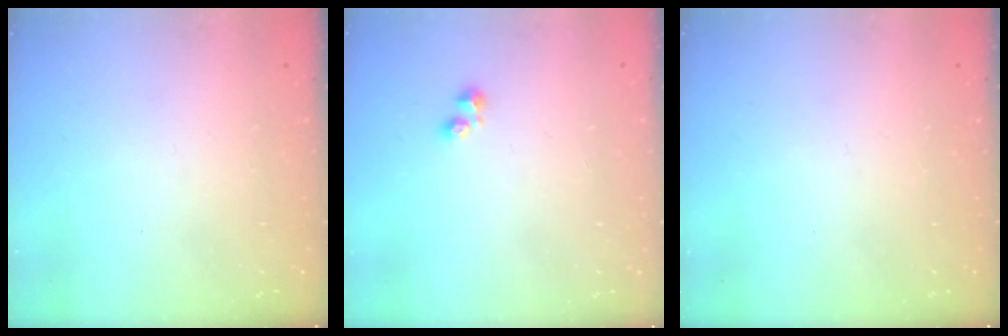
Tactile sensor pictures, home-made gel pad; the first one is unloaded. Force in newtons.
{"total": 1.8, "press": 1.7, "slide": 0.4}
{"total": 0.0}